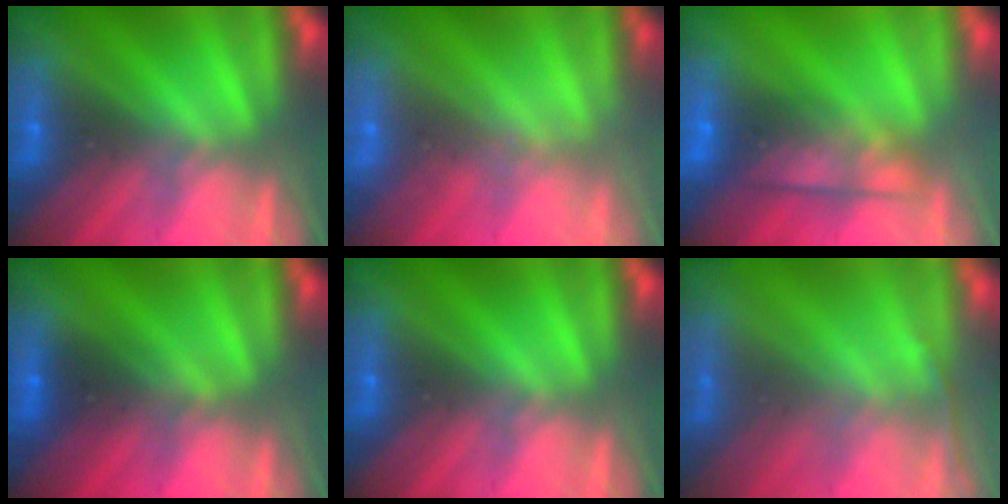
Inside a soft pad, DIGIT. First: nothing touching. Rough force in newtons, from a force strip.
{"total": 1.6}
{"total": 6.9}
{"total": 2.6}
{"total": 0.0}
{"total": 1.4}